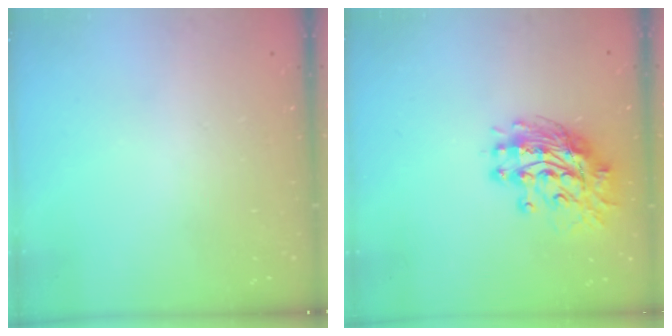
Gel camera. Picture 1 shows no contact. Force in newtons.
{"total": 12.3, "press": 12.2, "slide": 1.6}